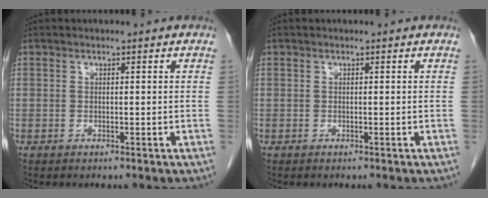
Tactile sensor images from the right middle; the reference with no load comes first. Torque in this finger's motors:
{"motor_torque": [0.43, 0.04, 0.00, 0.01]}